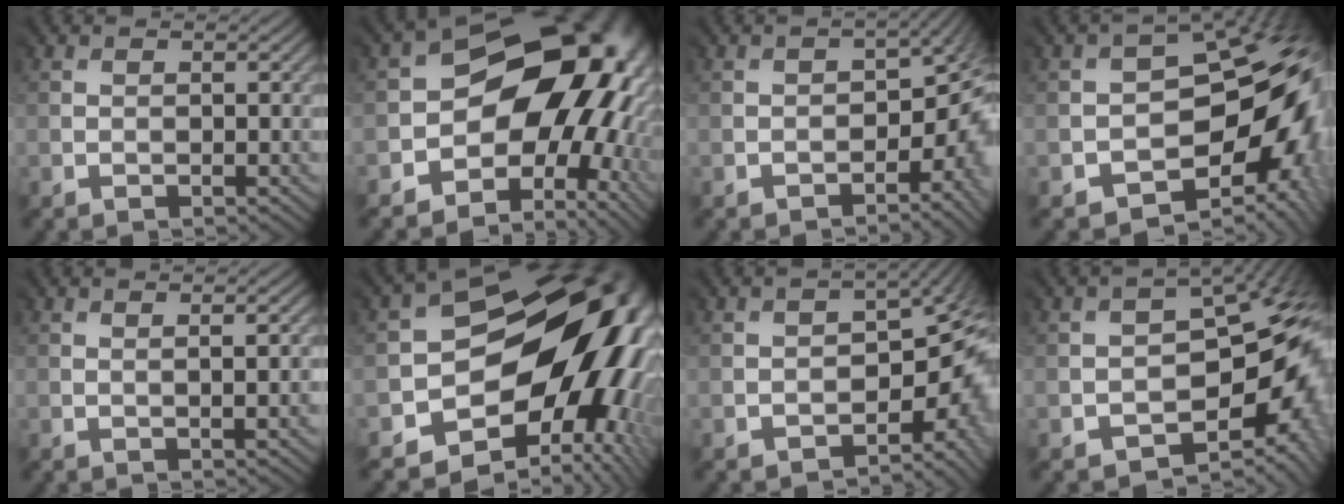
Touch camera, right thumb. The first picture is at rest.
{"total": 14.0, "force": [-1.5, 10.7, 8.8], "torque": [-0.092, -0.019, -0.013]}
{"total": 7.5, "force": [-3.7, 4.0, 5.1], "torque": [-0.028, -0.021, -0.042]}
{"total": 13.6, "force": [-4.8, 8.6, 9.4], "torque": [-0.100, -0.023, -0.067]}
{"total": 0.6, "force": [0.3, -0.3, 0.4], "torque": [-0.003, 0.006, 0.006]}
{"total": 16.2, "force": [-4.2, 11.6, 10.5], "torque": [-0.110, -0.036, -0.051]}
{"total": 8.8, "force": [-4.8, 5.0, 5.4], "torque": [-0.043, -0.028, -0.053]}
{"total": 10.5, "force": [-4.3, 6.0, 7.4], "torque": [-0.065, -0.019, -0.064]}